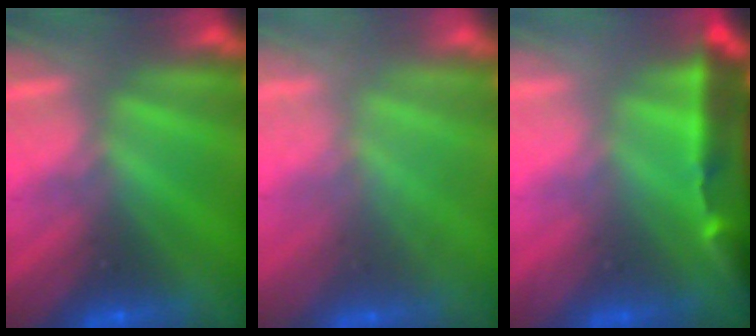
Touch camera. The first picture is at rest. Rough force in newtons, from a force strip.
{"total": 2.3}
{"total": 4.0}